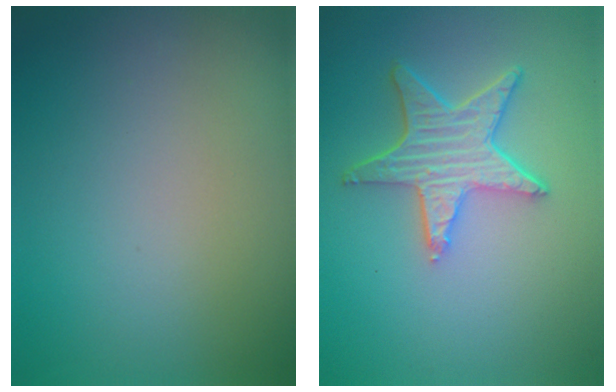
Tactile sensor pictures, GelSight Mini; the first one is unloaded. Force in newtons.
{"total": 5.0, "press": 3.9, "slide": 3.1}